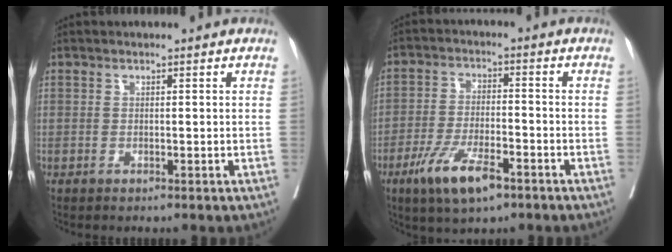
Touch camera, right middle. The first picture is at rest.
{"total": 9.1, "force": [-5.3, 2.5, 6.9], "torque": [-0.136, -0.013, -0.091]}